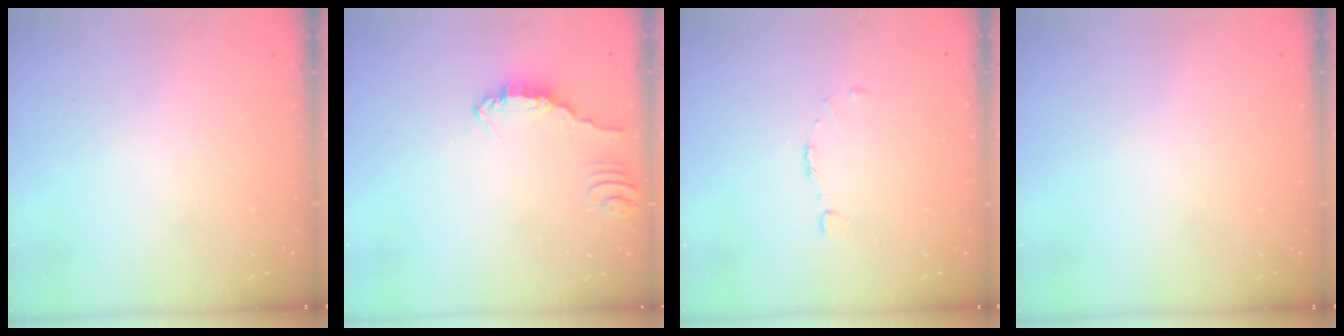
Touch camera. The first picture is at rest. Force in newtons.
{"total": 1.4, "press": 1.4, "slide": 0.3}
{"total": 2.9, "press": 2.9, "slide": 0.2}
{"total": 0.0}